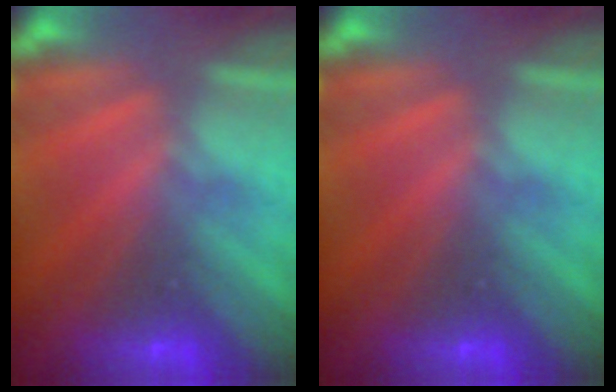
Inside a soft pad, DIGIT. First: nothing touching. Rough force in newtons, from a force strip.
{"total": 0.0}